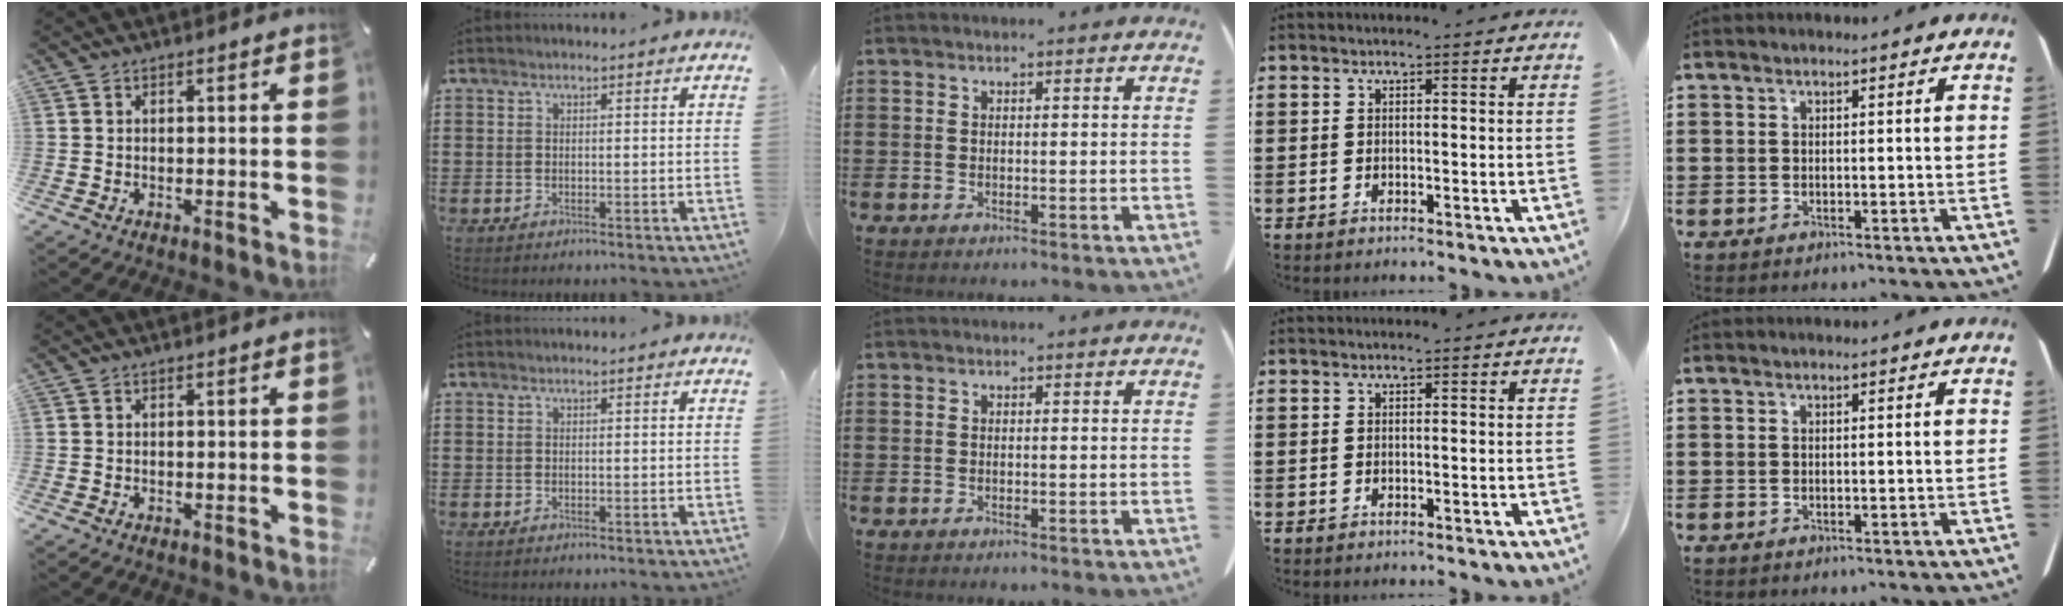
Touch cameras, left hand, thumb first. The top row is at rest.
{}